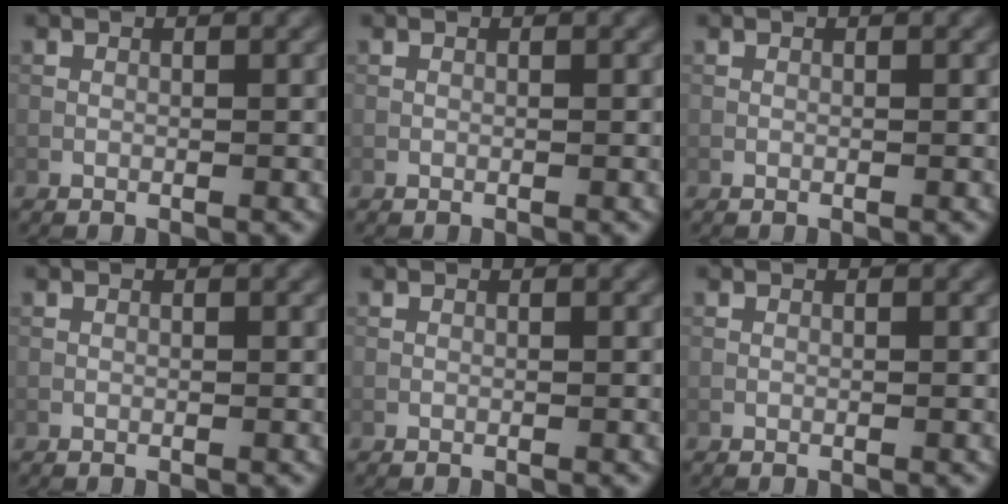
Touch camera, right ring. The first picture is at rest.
{"total": 0.0}
{"total": 0.0}
{"total": 0.0}
{"total": 0.0}
{"total": 0.0}